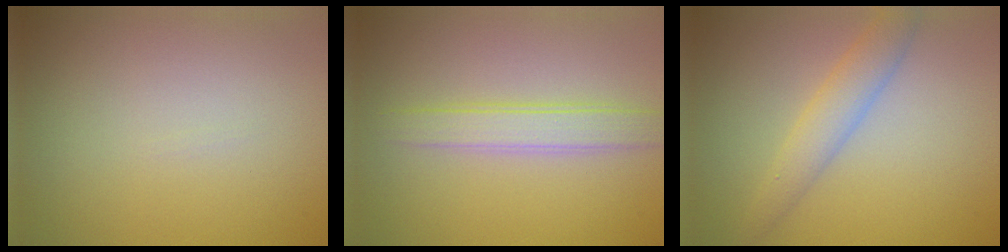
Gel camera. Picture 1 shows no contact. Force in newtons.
{"total": 2.8, "press": 2.8, "slide": 0.1}
{"total": 2.9, "press": 2.9, "slide": 0.1}